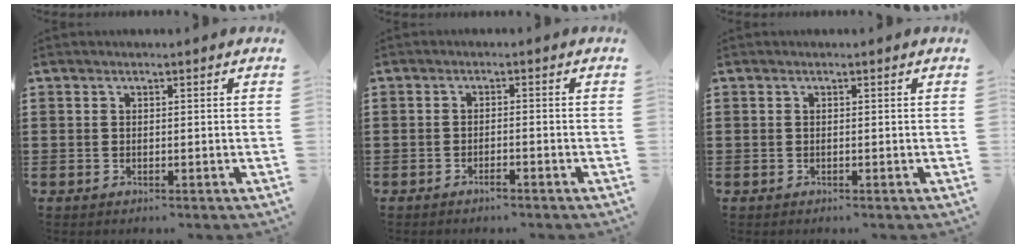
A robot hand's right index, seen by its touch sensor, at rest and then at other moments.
{"total": 1.6, "force": [-1.2, 0.0, 1.0], "torque": [-0.016, -0.004, -0.021]}
{"total": 0.0}